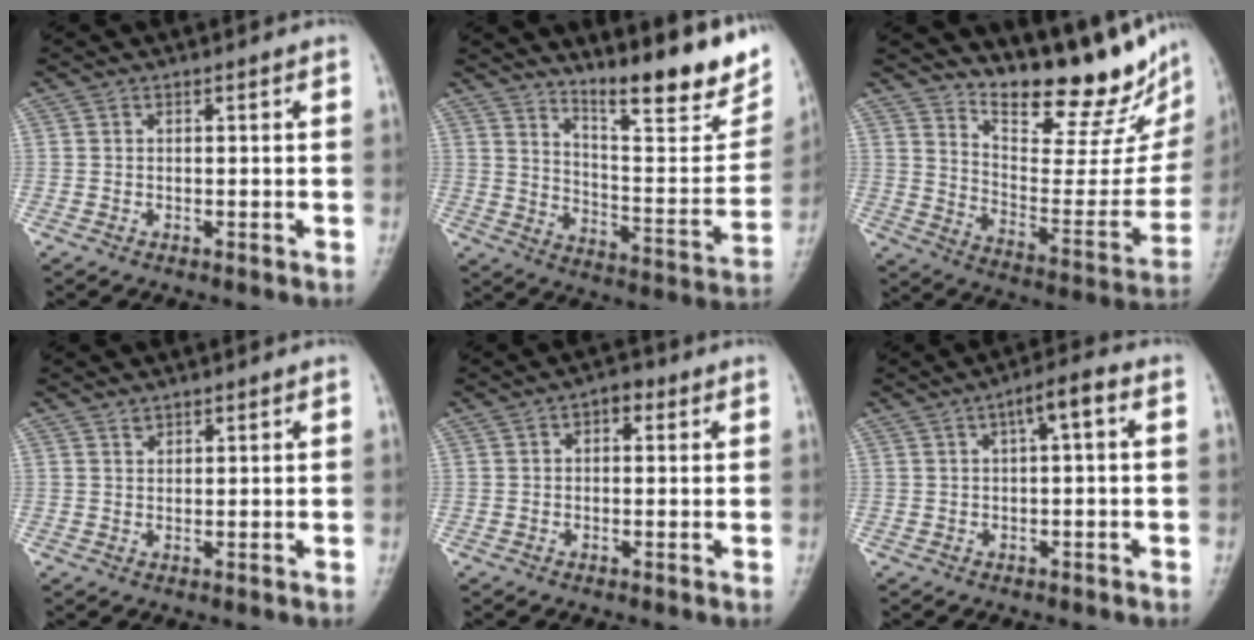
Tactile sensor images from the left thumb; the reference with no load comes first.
{"total": 18.7, "force": [12.6, 4.7, 12.9], "torque": [-0.136, -0.077, 0.198]}
{"total": 21.2, "force": [16.7, 5.8, 11.7], "torque": [-0.134, -0.120, 0.250]}
{"total": 1.1, "force": [0.9, 0.5, 0.3], "torque": [0.002, -0.007, 0.015]}
{"total": 2.9, "force": [0.9, 1.8, 2.1], "torque": [-0.016, 0.006, 0.006]}
{"total": 4.4, "force": [0.8, 1.1, 4.2], "torque": [-0.064, 0.021, 0.008]}